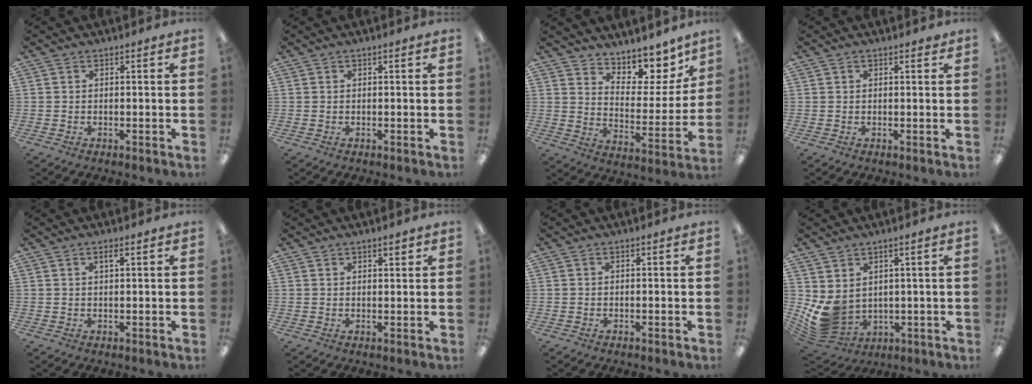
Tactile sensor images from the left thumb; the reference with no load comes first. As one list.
[{"total": 0.0}, {"total": 9.7, "force": [8.4, 4.0, 2.7], "torque": [-0.035, -0.083, 0.150]}, {"total": 1.0, "force": [0.7, 0.5, 0.4], "torque": [-0.001, -0.001, 0.011]}, {"total": 1.6, "force": [1.0, 0.2, 1.3], "torque": [-0.027, 0.001, 0.016]}, {"total": 1.8, "force": [1.5, 0.6, 0.9], "torque": [-0.011, -0.003, 0.025]}, {"total": 0.0}, {"total": 7.3, "force": [1.6, 5.7, 4.3], "torque": [-0.118, -0.027, 0.038]}]